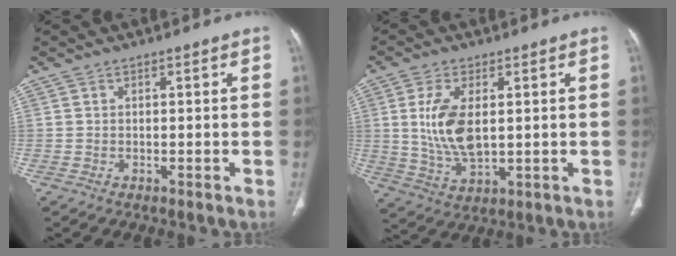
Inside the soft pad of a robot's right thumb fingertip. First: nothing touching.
{"total": 10.2, "force": [1.4, 4.9, 8.8], "torque": [-0.181, -0.016, 0.037]}